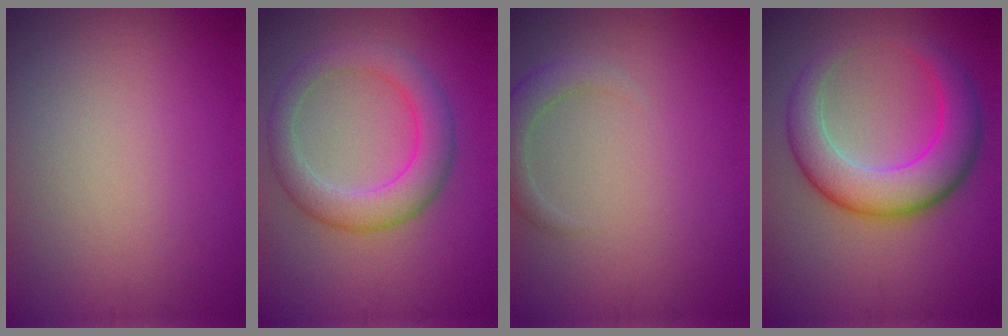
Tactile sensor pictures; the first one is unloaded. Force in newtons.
{"total": 5.0, "press": 5.0, "slide": 0.1}
{"total": 2.1, "press": 2.1, "slide": 0.3}
{"total": 7.0, "press": 7.0, "slide": 0.1}